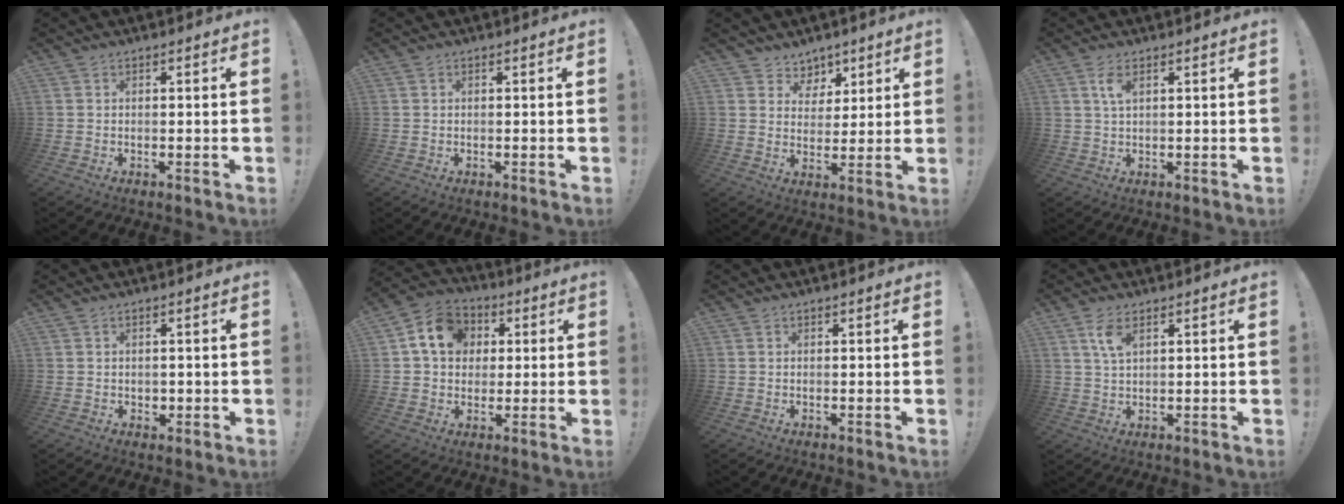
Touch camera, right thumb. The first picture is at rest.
{"total": 0.0}
{"total": 6.3, "force": [4.0, 4.9, 0.2], "torque": [-0.006, -0.039, 0.080]}
{"total": 3.6, "force": [1.5, 1.4, 3.0], "torque": [-0.051, -0.002, 0.024]}
{"total": 1.8, "force": [0.4, 1.7, 0.3], "torque": [-0.004, 0.000, 0.007]}
{"total": 12.8, "force": [3.4, 10.6, 6.3], "torque": [-0.086, 0.003, 0.069]}
{"total": 0.0}
{"total": 5.0, "force": [2.5, 2.2, 3.7], "torque": [-0.066, -0.005, 0.043]}